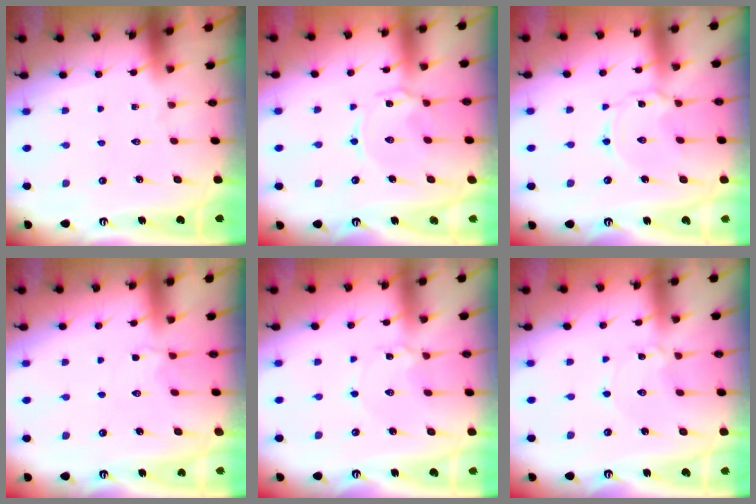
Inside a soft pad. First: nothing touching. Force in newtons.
{"total": 1.7, "press": 1.7, "slide": 0.4}
{"total": 2.0, "press": 2.0, "slide": 0.2}
{"total": 1.9, "press": 1.5, "slide": 1.1}
{"total": 2.6, "press": 2.6, "slide": 0.2}
{"total": 1.2, "press": 1.2, "slide": 0.0}